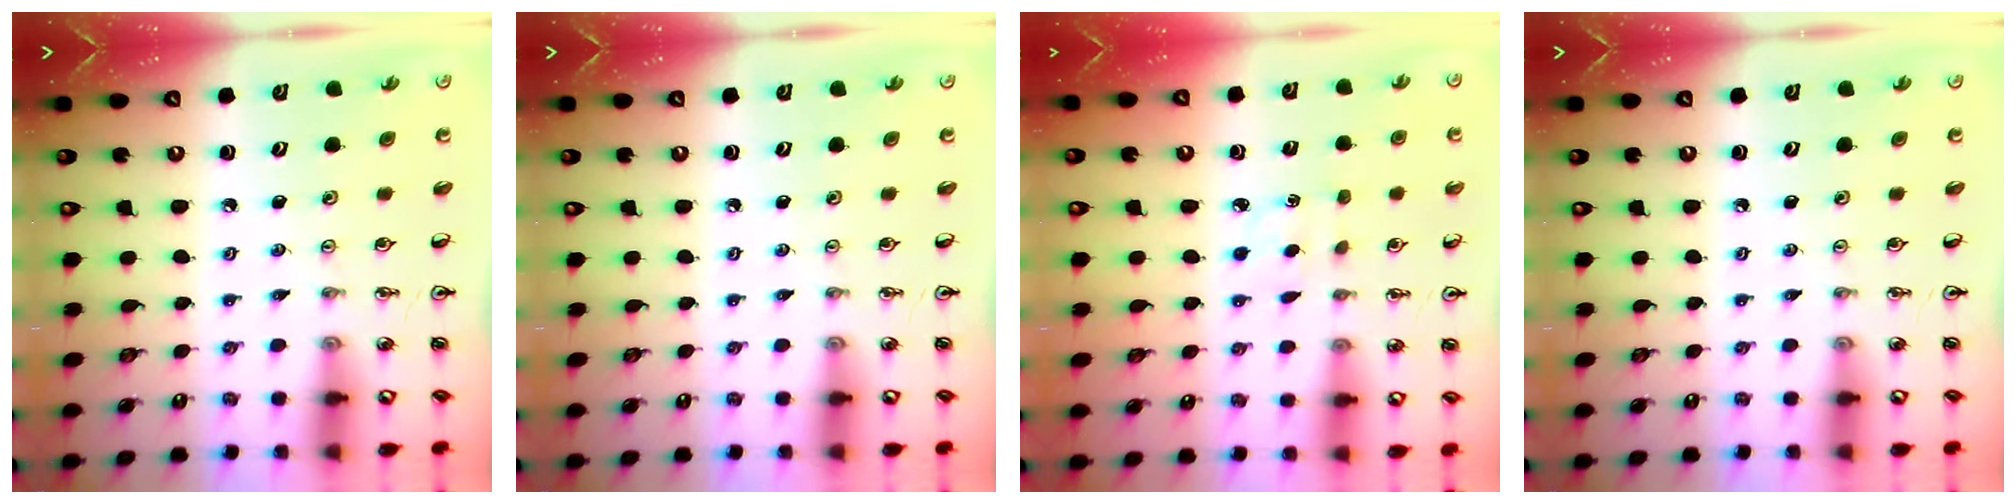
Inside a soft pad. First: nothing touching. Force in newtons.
{"total": 0.0}
{"total": 2.9, "press": 2.9, "slide": 0.5}
{"total": 0.0}